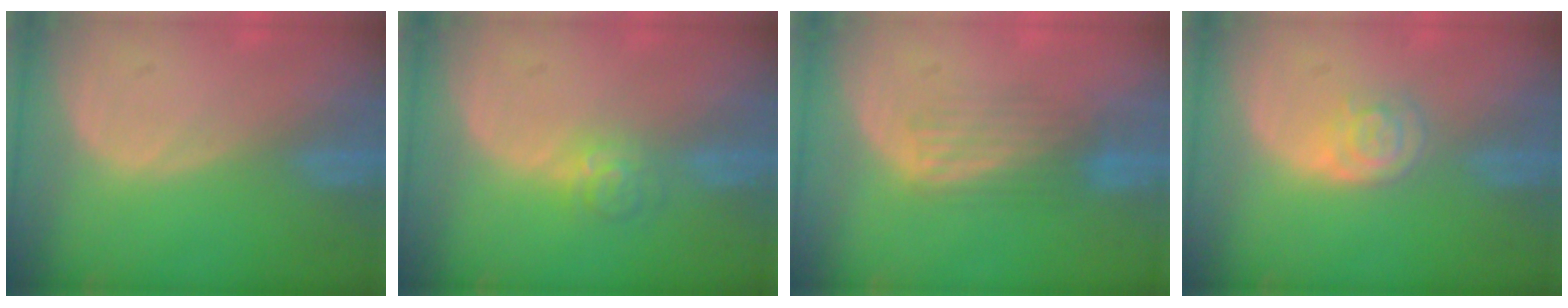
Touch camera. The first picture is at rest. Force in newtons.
{"total": 3.7, "press": 3.5, "slide": 1.4}
{"total": 4.1, "press": 4.1, "slide": 0.1}
{"total": 3.9, "press": 3.7, "slide": 1.2}